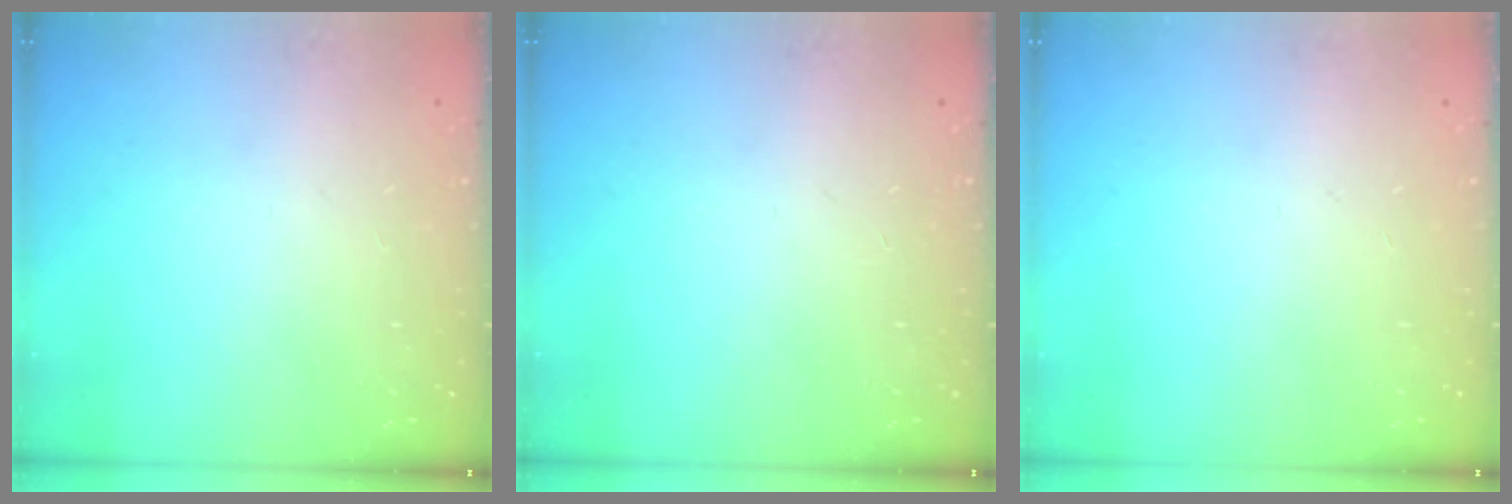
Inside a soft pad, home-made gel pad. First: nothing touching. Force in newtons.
{"total": 0.0}
{"total": 0.0}